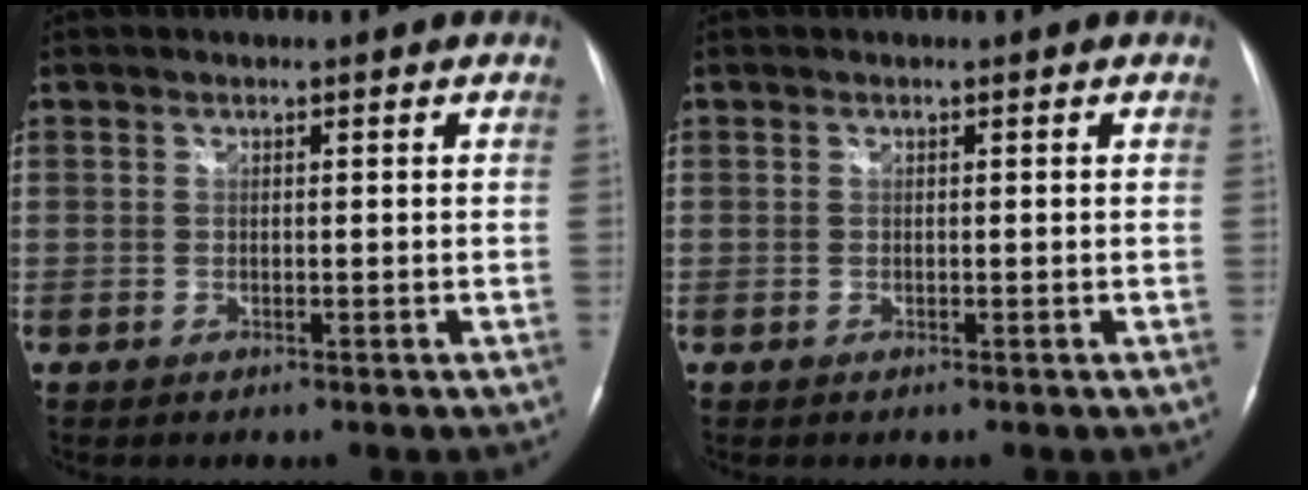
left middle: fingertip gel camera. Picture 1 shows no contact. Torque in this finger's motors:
{"motor_torque": [-0.08, 0.08, 0.02, 0.00]}